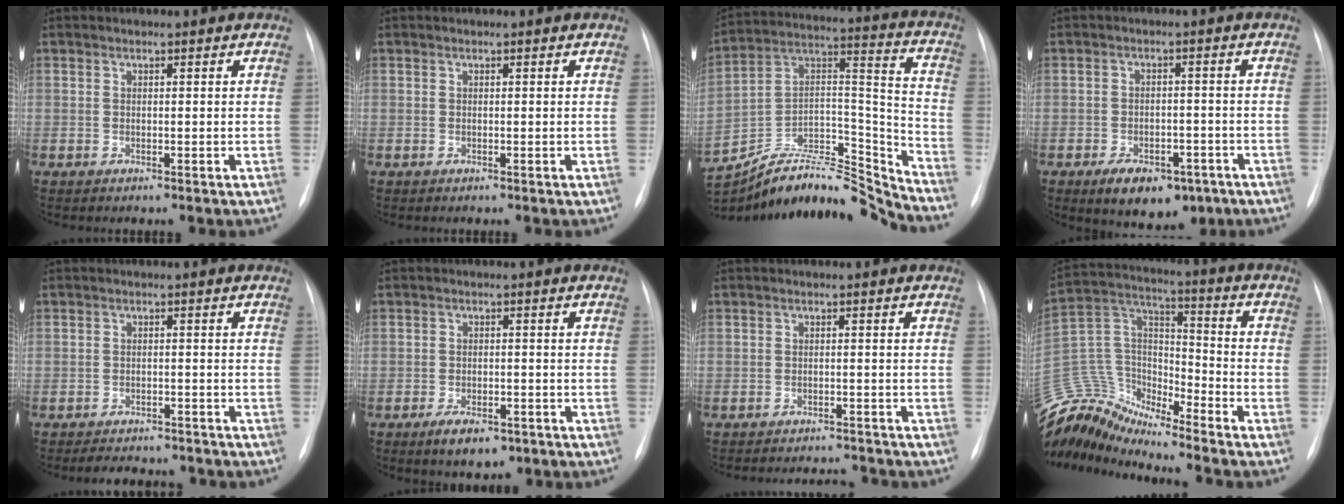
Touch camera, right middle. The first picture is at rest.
{"total": 0.0}
{"total": 22.6, "force": [-22.2, 1.6, 4.2], "torque": [-0.096, 0.053, -0.365]}
{"total": 9.5, "force": [-5.9, 5.1, 5.4], "torque": [-0.073, 0.004, -0.080]}
{"total": 6.8, "force": [-6.1, 2.2, 2.0], "torque": [-0.027, 0.000, -0.076]}
{"total": 5.5, "force": [-3.4, 2.5, 3.4], "torque": [-0.057, -0.002, -0.047]}
{"total": 5.6, "force": [-5.4, 1.0, 0.7], "torque": [-0.007, 0.001, -0.069]}
{"total": 14.5, "force": [-14.3, 1.6, 1.9], "torque": [-0.043, 0.064, -0.275]}